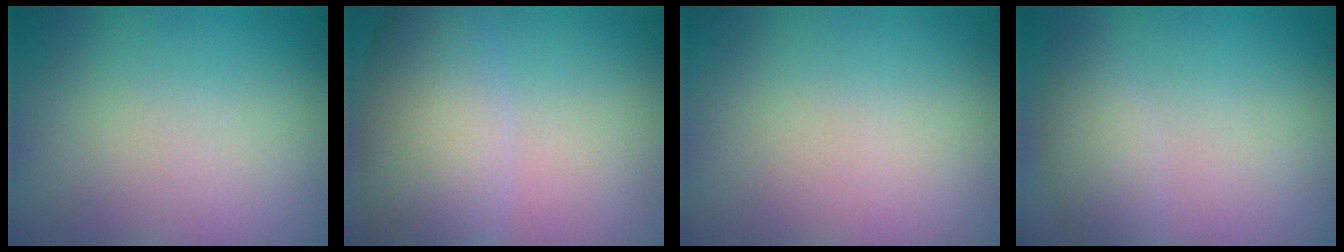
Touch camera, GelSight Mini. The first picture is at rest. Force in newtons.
{"total": 6.4, "press": 6.4, "slide": 0.4}
{"total": 0.0}
{"total": 2.4, "press": 2.4, "slide": 0.1}